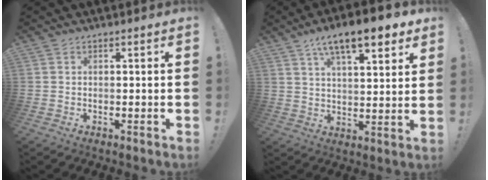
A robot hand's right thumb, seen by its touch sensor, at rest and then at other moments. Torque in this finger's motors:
{"motor_torque": [-0.35, 1.67, 1.47, 0.79, 0.34]}